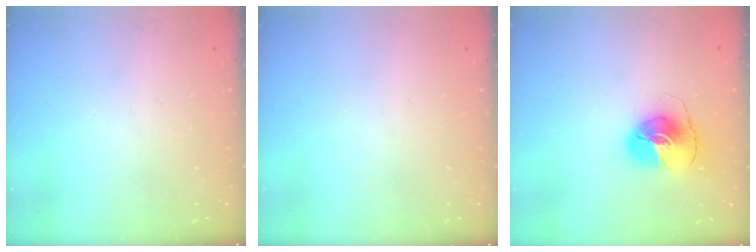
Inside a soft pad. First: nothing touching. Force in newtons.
{"total": 0.0}
{"total": 8.2, "press": 8.1, "slide": 1.3}